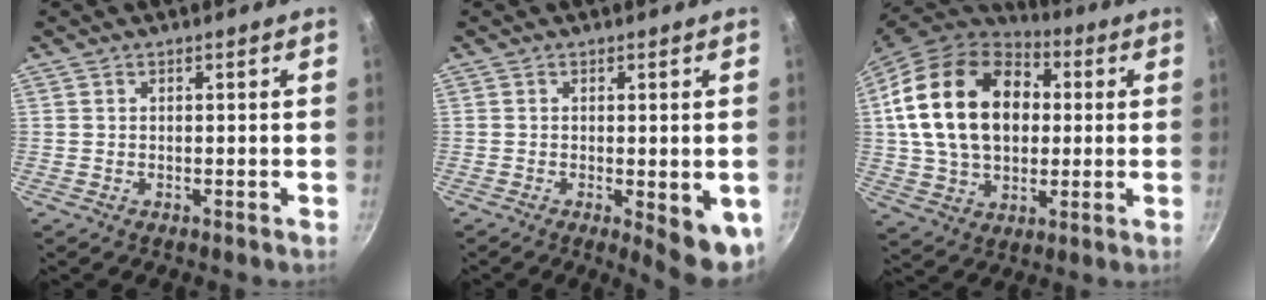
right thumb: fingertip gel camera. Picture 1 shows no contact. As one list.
[{"total": 7.9, "force": [-1.7, 2.4, 7.3], "torque": [-0.070, -0.006, -0.015]}, {"total": 23.7, "force": [4.0, 16.7, 16.4], "torque": [-0.273, 0.019, 0.069]}]